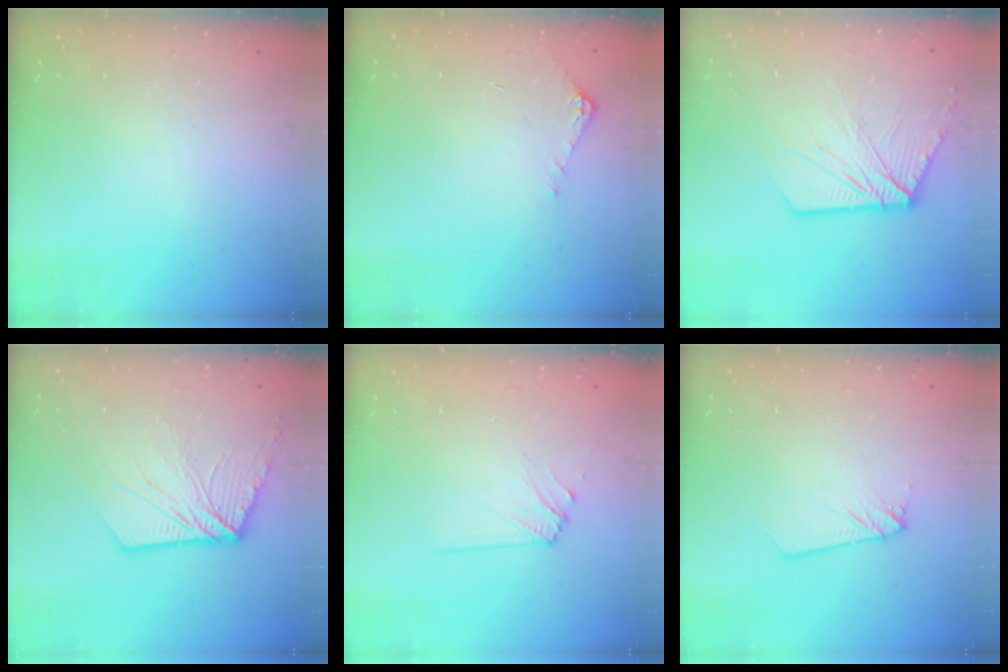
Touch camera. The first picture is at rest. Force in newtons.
{"total": 5.1, "press": 5.0, "slide": 0.7}
{"total": 13.2, "press": 13.1, "slide": 1.4}
{"total": 12.9, "press": 12.8, "slide": 1.4}
{"total": 6.2, "press": 6.2, "slide": 0.9}
{"total": 2.3, "press": 2.3, "slide": 0.1}